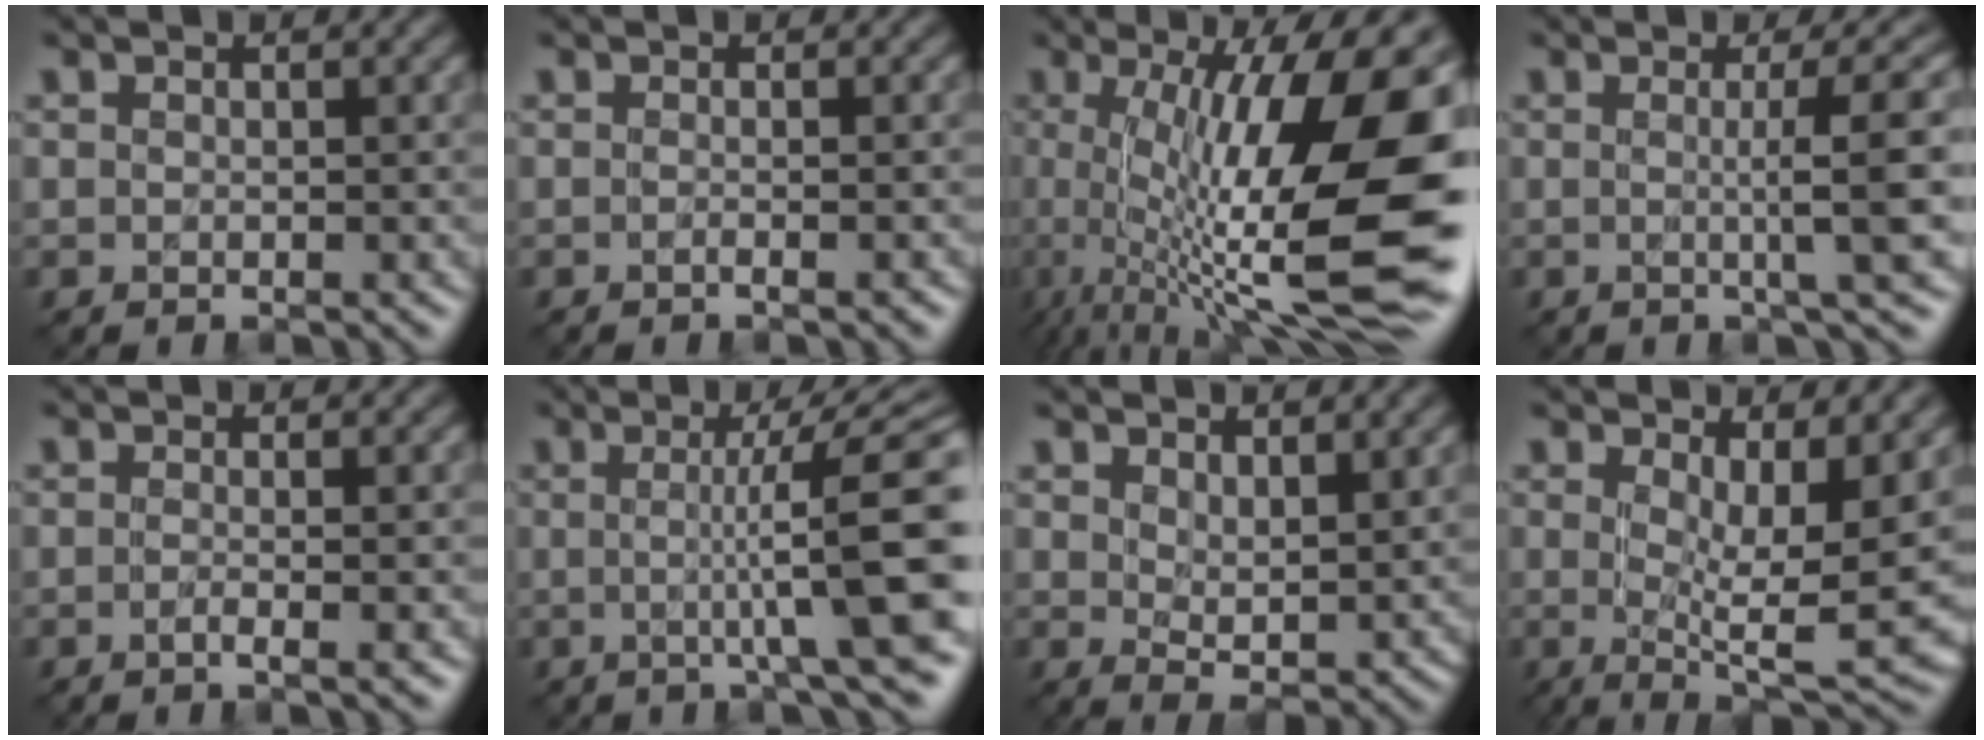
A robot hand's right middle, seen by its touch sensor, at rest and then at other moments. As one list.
[{"total": 1.1, "force": [-0.6, 0.3, 0.9], "torque": [-0.008, -0.001, -0.016]}, {"total": 16.4, "force": [0.9, 5.3, 15.5], "torque": [-0.219, 0.001, 0.013]}, {"total": 5.5, "force": [0.1, 0.7, 5.5], "torque": [-0.078, 0.006, -0.003]}, {"total": 1.8, "force": [-0.5, 0.5, 1.6], "torque": [-0.017, -0.003, -0.017]}, {"total": 9.3, "force": [0.0, 1.6, 9.1], "torque": [-0.109, 0.008, -0.007]}, {"total": 3.2, "force": [1.8, 1.2, 2.4], "torque": [-0.045, -0.008, 0.036]}, {"total": 7.5, "force": [1.0, 2.0, 7.2], "torque": [-0.115, -0.018, 0.021]}]